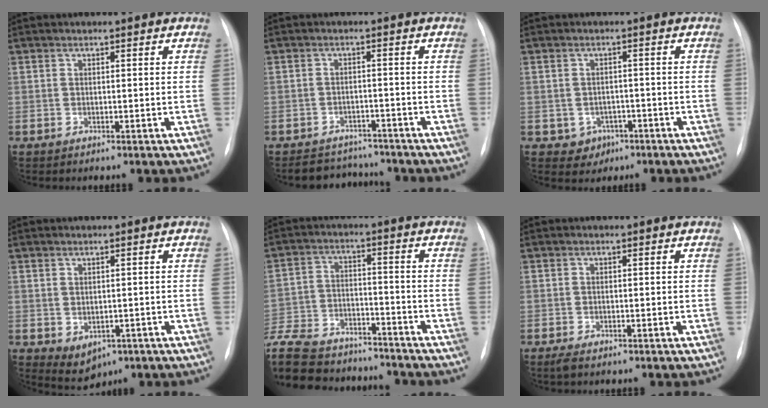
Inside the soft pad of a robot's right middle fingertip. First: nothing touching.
{"total": 6.2, "force": [-5.8, 2.2, 0.3], "torque": [0.001, 0.010, -0.081]}
{"total": 3.5, "force": [-1.5, 3.1, 0.6], "torque": [-0.003, 0.010, -0.012]}
{"total": 3.8, "force": [-1.1, 2.7, 2.4], "torque": [-0.036, -0.005, 0.002]}
{"total": 25.8, "force": [-21.8, 9.0, 10.6], "torque": [-0.312, -0.037, -0.340]}
{"total": 1.1, "force": [-0.8, 0.3, 0.7], "torque": [-0.018, -0.003, -0.013]}